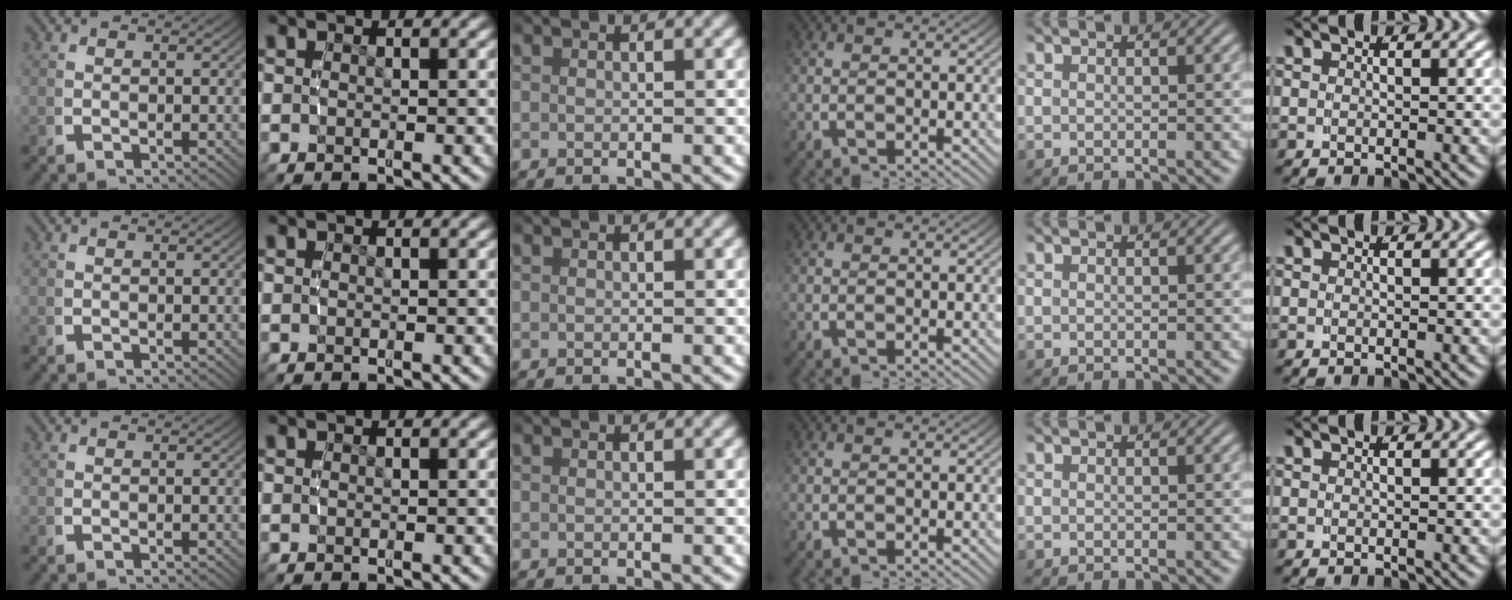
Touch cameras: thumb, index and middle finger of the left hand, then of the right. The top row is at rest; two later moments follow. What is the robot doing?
{"motion": "reach", "object": "coat"}